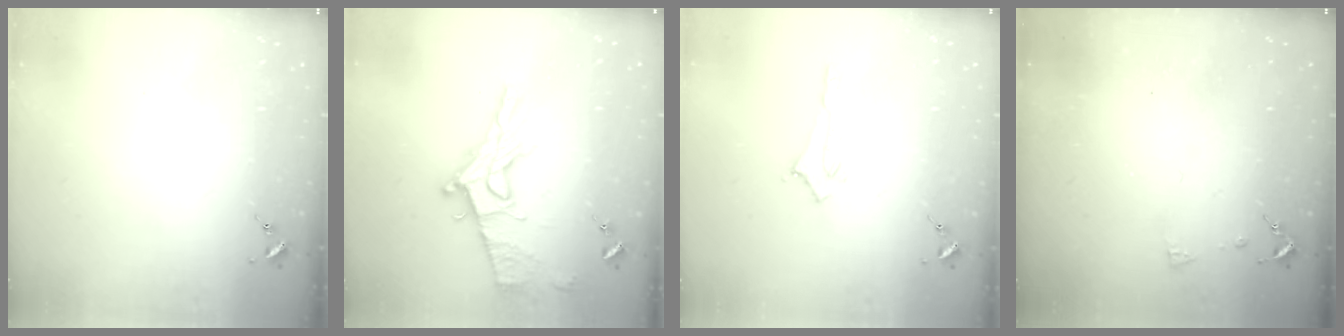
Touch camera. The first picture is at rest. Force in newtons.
{"total": 15.6, "press": 15.5, "slide": 1.6}
{"total": 2.9, "press": 2.9, "slide": 0.2}
{"total": 5.4, "press": 5.4, "slide": 0.8}